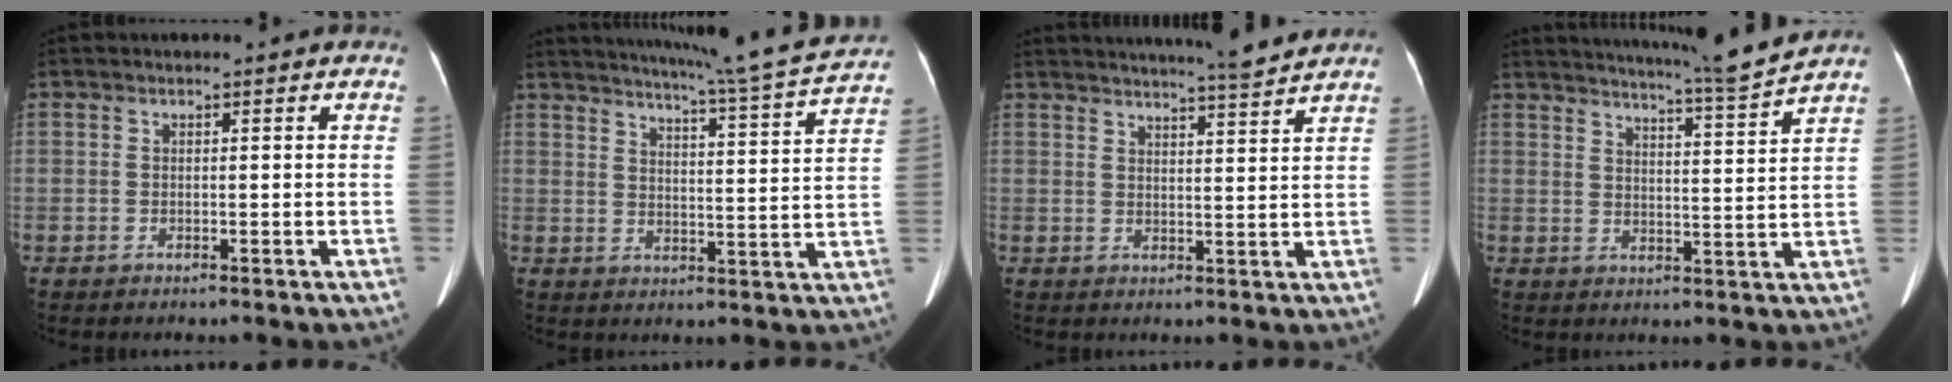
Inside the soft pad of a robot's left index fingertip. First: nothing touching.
{"total": 16.3, "force": [15.1, -1.8, 6.1], "torque": [-0.105, -0.041, 0.191]}
{"total": 8.9, "force": [8.3, -1.3, 2.9], "torque": [-0.047, -0.005, 0.111]}
{"total": 10.7, "force": [9.9, -2.5, 3.2], "torque": [-0.061, -0.038, 0.144]}